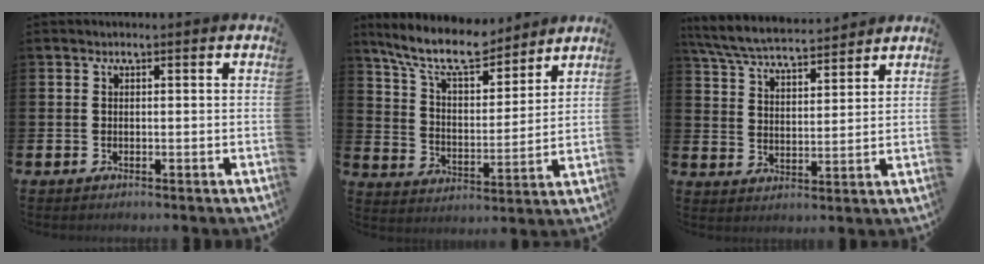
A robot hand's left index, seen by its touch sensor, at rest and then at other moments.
{"total": 10.2, "force": [9.0, 2.7, 4.0], "torque": [-0.106, -0.050, 0.158]}
{"total": 6.3, "force": [6.1, 0.8, 1.5], "torque": [-0.057, -0.033, 0.109]}